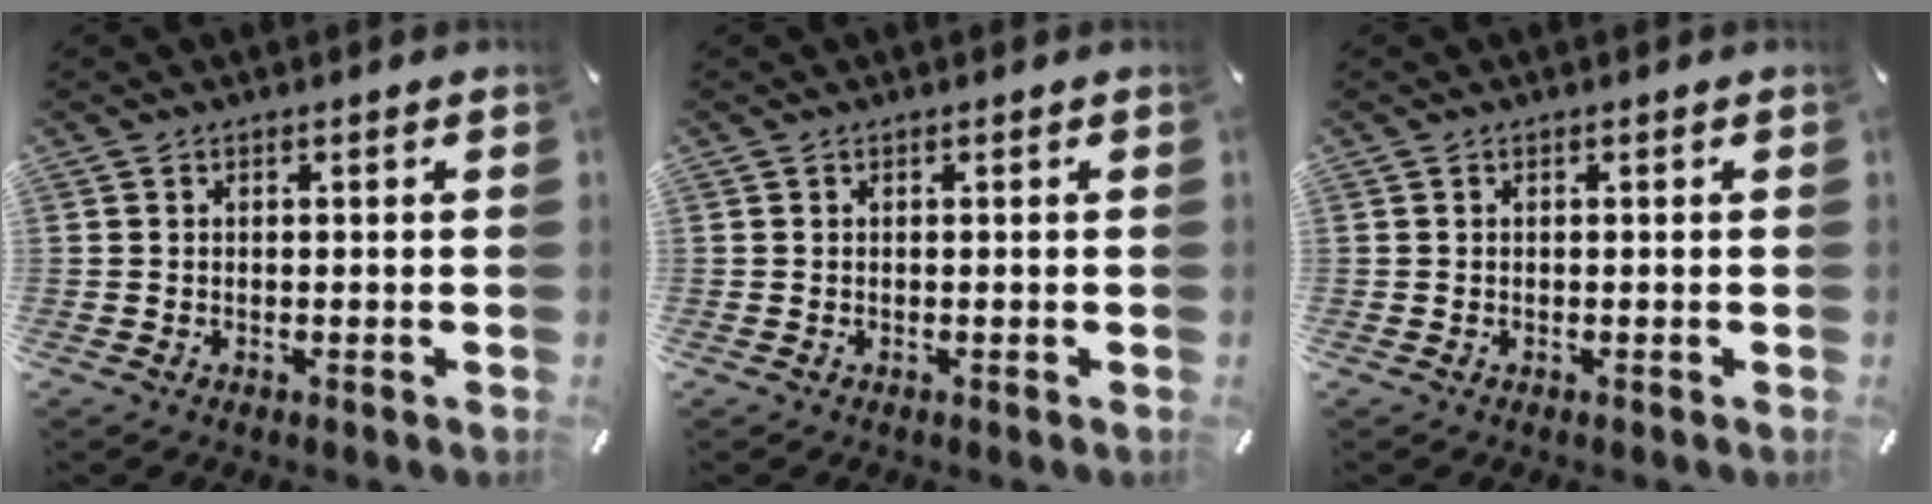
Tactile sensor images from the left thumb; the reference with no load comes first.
{"total": 0.0}
{"total": 0.0}